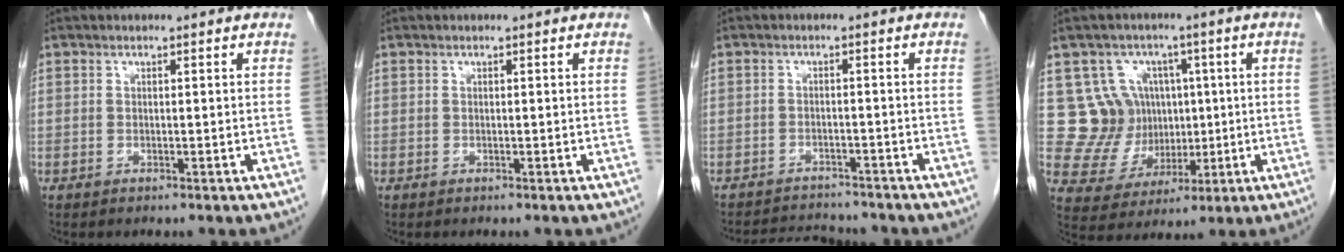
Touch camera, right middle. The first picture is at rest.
{"total": 0.0}
{"total": 7.4, "force": [-7.1, 1.3, 1.2], "torque": [-0.018, 0.002, -0.102]}
{"total": 9.4, "force": [2.0, 9.0, 1.9], "torque": [-0.030, 0.038, 0.054]}